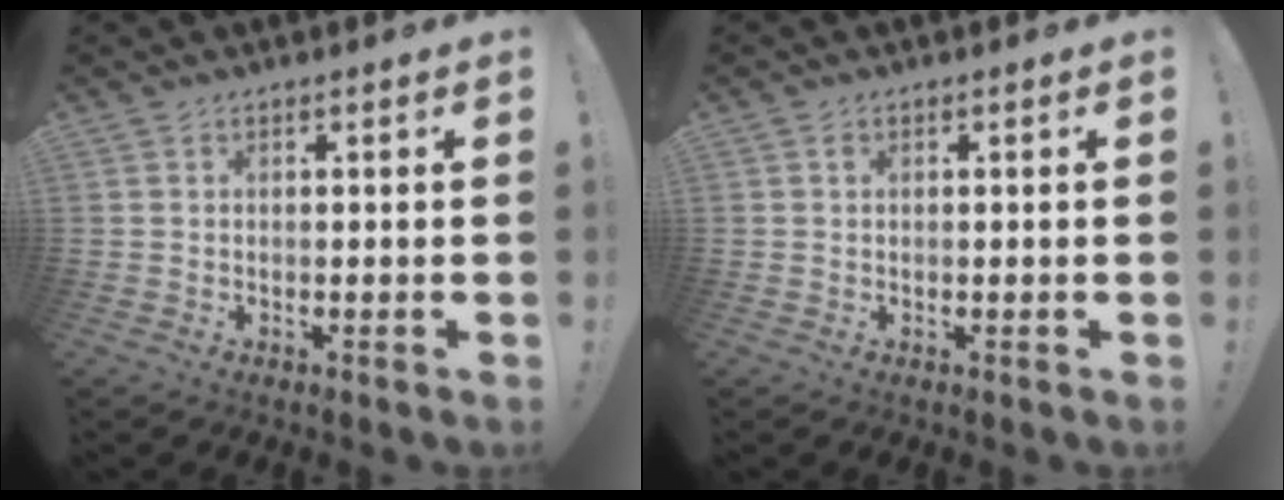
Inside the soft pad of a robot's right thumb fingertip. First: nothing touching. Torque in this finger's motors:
{"motor_torque": [0.03, -0.17, 0.07, -0.20, 0.00]}